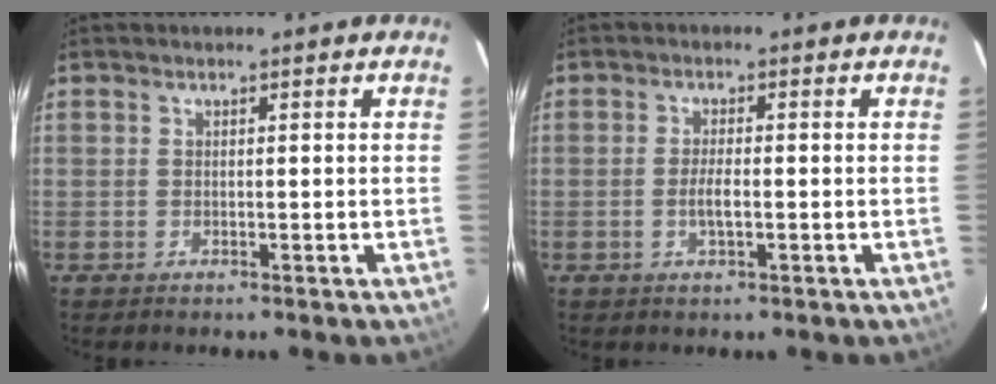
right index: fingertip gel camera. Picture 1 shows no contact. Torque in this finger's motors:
{"motor_torque": [0.55, -0.14, 0.27, 0.07]}